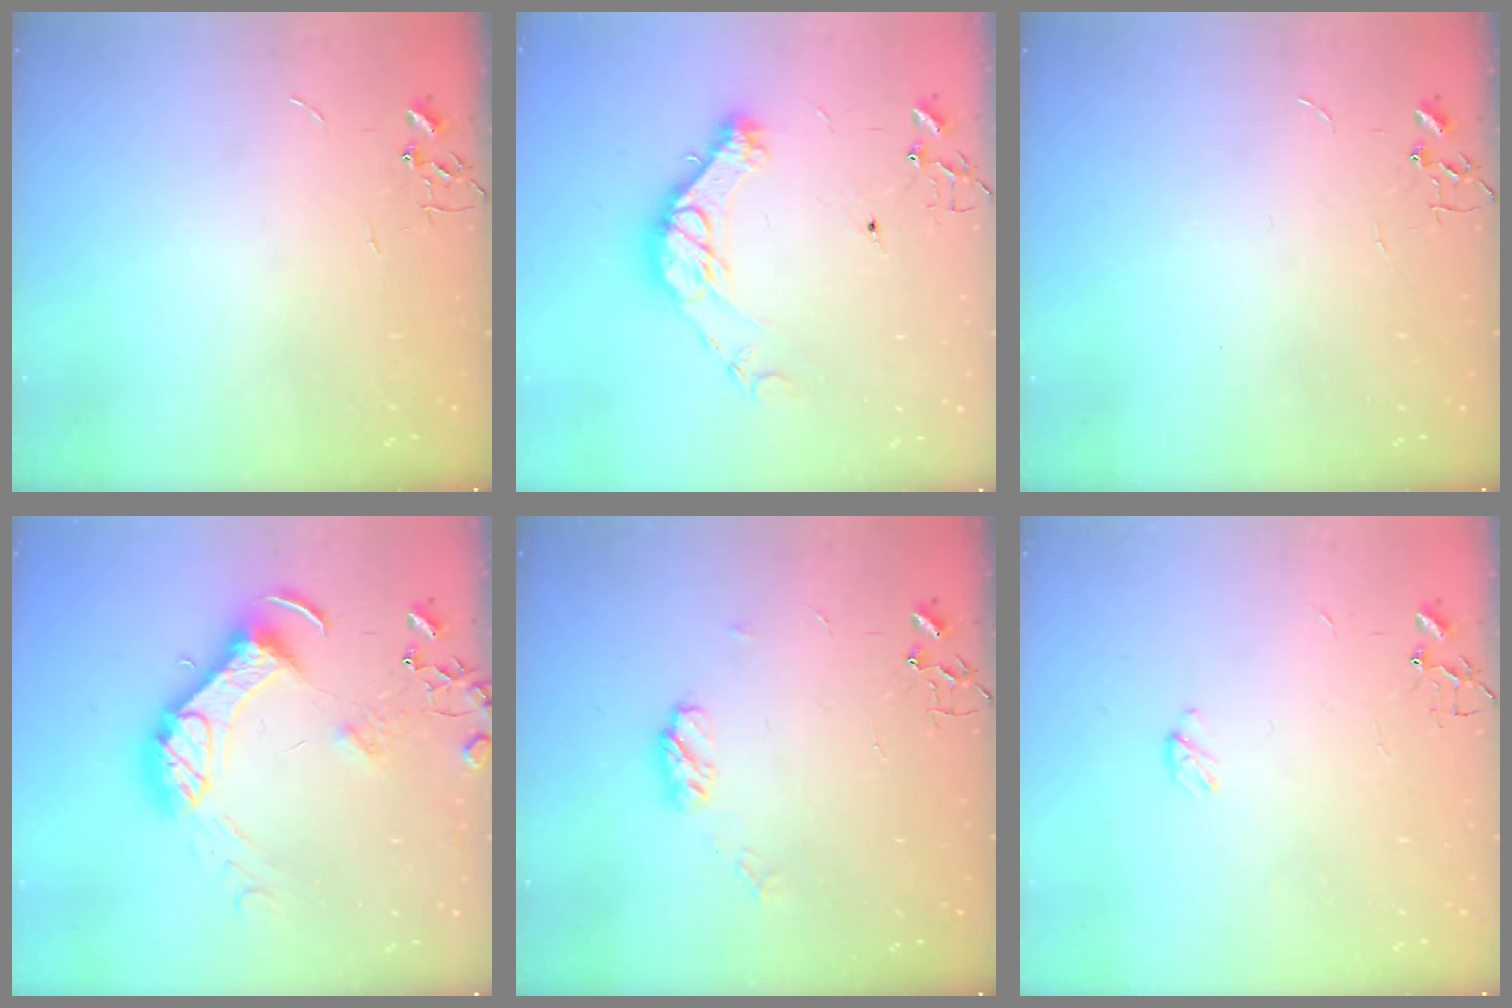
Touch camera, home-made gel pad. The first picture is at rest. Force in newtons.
{"total": 14.5, "press": 14.5, "slide": 1.1}
{"total": 0.0}
{"total": 16.1, "press": 16.0, "slide": 1.9}
{"total": 6.7, "press": 6.7, "slide": 0.4}
{"total": 3.3, "press": 3.2, "slide": 0.5}